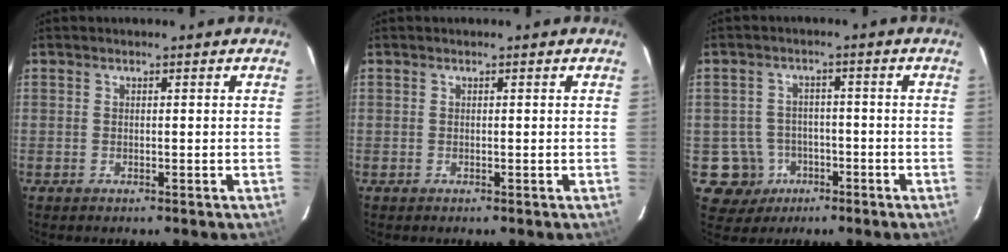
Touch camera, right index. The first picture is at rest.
{"total": 0.0}
{"total": 7.1, "force": [-2.8, 6.5, 0.3], "torque": [-0.023, 0.030, -0.033]}